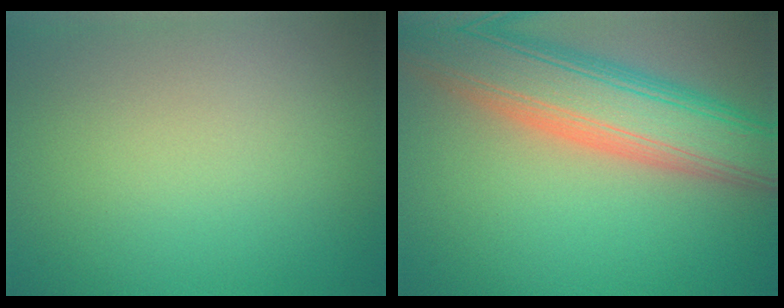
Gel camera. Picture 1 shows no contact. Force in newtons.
{"total": 10.2, "press": 10.2, "slide": 0.7}